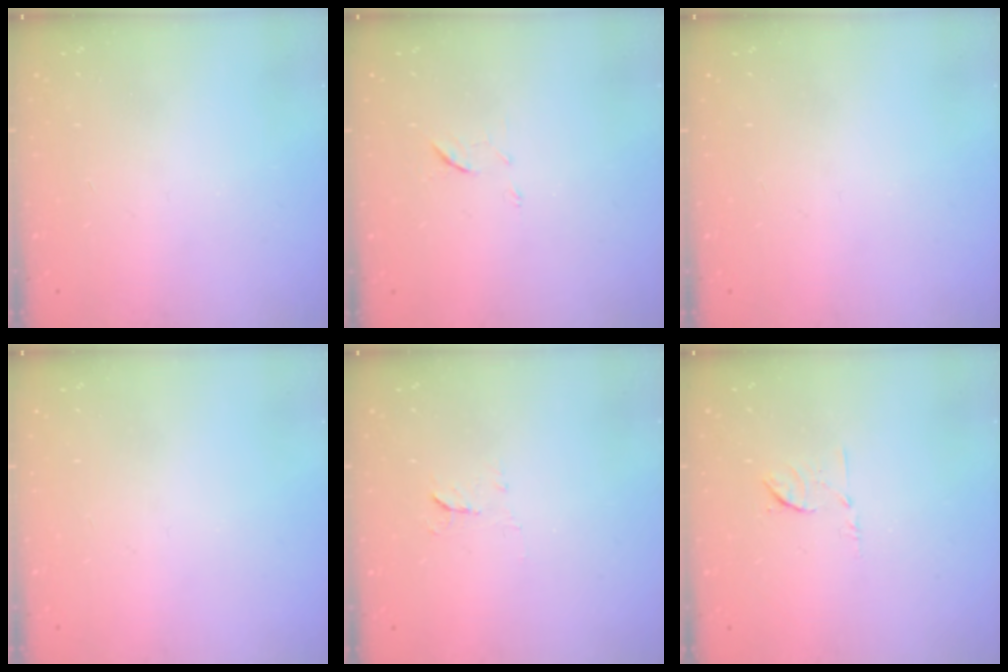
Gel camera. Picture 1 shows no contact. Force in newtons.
{"total": 5.8, "press": 5.7, "slide": 1.3}
{"total": 0.0}
{"total": 0.0}
{"total": 5.4, "press": 5.3, "slide": 0.7}
{"total": 6.6, "press": 6.5, "slide": 1.1}